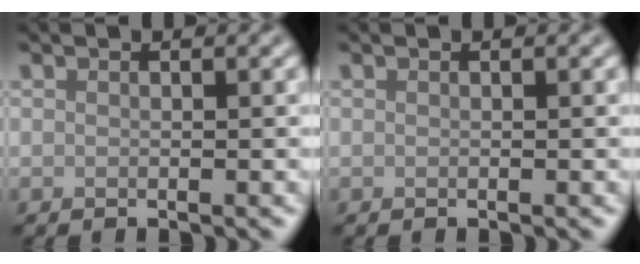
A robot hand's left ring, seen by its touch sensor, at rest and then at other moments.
{"total": 0.0}